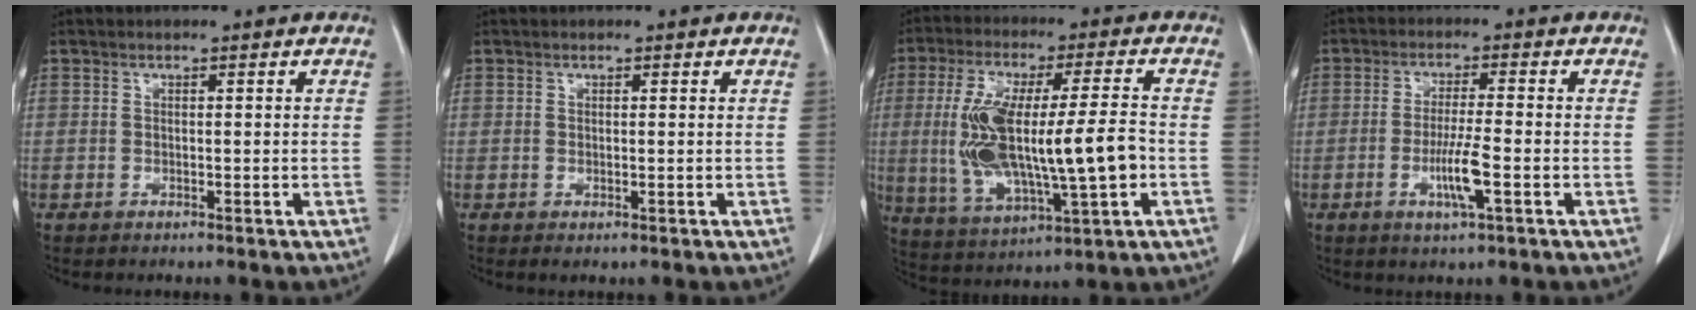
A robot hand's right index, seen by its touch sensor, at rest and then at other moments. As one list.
[{"total": 0.6, "force": [0.1, 0.2, 0.6], "torque": [-0.018, -0.004, 0.004]}, {"total": 16.9, "force": [-1.4, 3.4, 16.5], "torque": [-0.326, 0.003, -0.014]}, {"total": 5.9, "force": [-2.0, 0.1, 5.6], "torque": [-0.107, -0.010, -0.036]}]